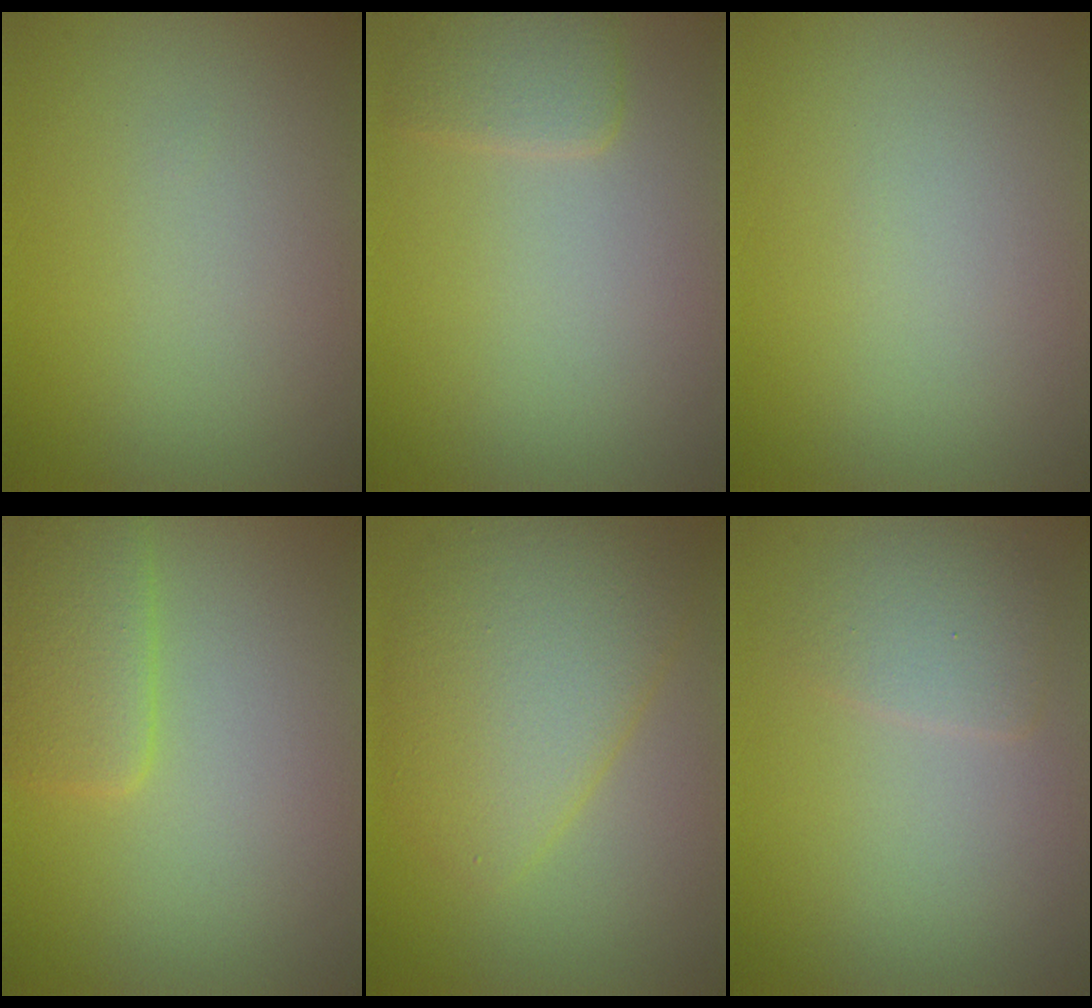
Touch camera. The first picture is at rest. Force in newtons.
{"total": 1.9, "press": 1.9, "slide": 0.1}
{"total": 0.0}
{"total": 3.2, "press": 3.2, "slide": 0.0}
{"total": 6.1, "press": 6.1, "slide": 0.1}
{"total": 2.0, "press": 2.0, "slide": 0.1}